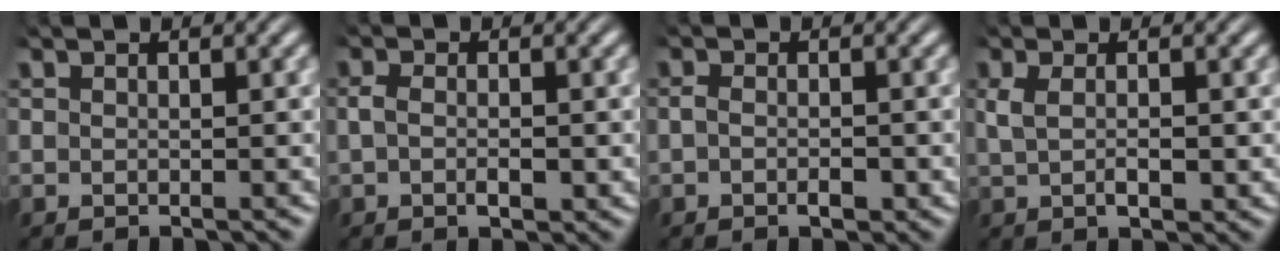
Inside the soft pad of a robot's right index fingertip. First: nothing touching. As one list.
[{"total": 1.8, "force": [-0.3, 0.6, 1.7], "torque": [-0.035, -0.004, -0.003]}, {"total": 1.3, "force": [-0.6, 0.3, 1.0], "torque": [-0.019, -0.005, -0.010]}, {"total": 2.6, "force": [0.2, 1.1, 2.4], "torque": [-0.051, -0.007, 0.011]}]